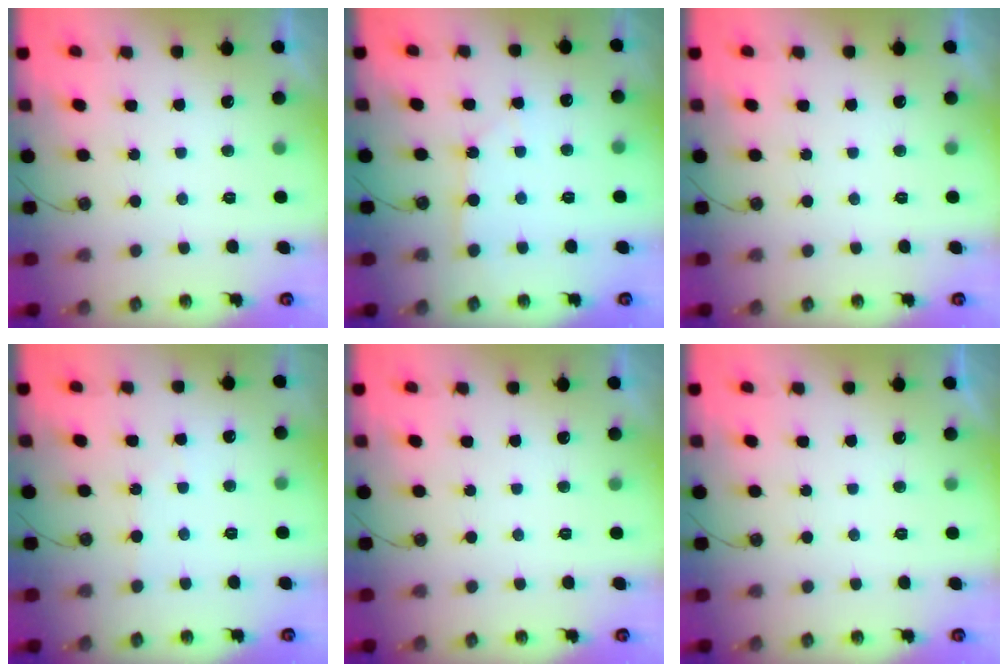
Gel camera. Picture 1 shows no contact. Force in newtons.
{"total": 2.4, "press": 2.3, "slide": 0.3}
{"total": 0.0}
{"total": 2.5, "press": 2.5, "slide": 0.4}
{"total": 0.0}
{"total": 0.0}